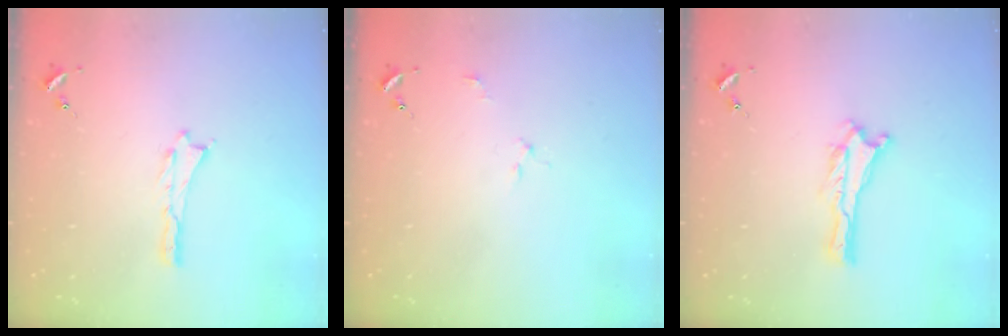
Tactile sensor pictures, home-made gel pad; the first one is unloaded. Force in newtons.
{"total": 2.0, "press": 2.0, "slide": 0.1}
{"total": 0.0}